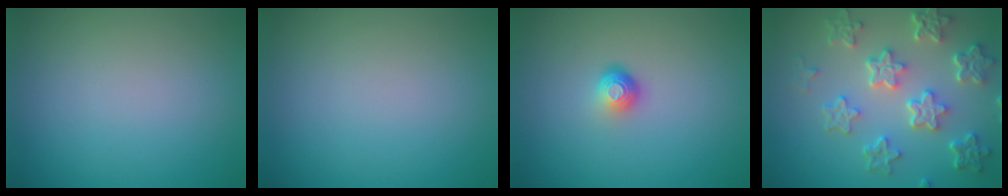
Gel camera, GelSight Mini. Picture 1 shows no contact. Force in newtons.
{"total": 0.0}
{"total": 1.9, "press": 1.3, "slide": 1.4}
{"total": 6.3, "press": 4.8, "slide": 4.2}